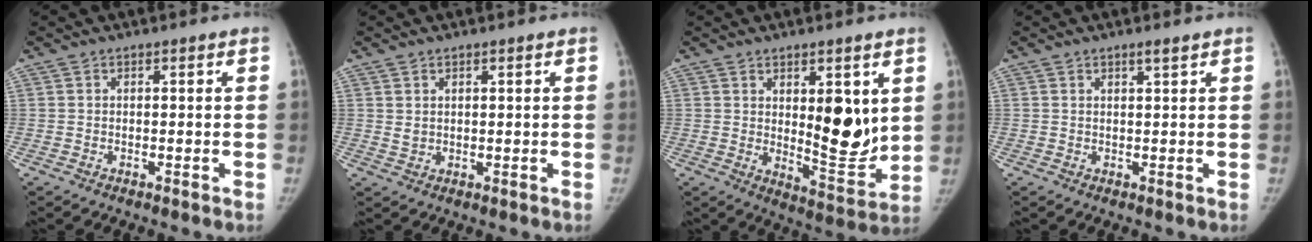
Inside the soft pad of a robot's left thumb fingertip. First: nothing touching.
{"total": 1.6, "force": [0.9, 1.0, 0.9], "torque": [-0.008, -0.007, 0.022]}
{"total": 13.7, "force": [3.2, 5.8, 12.1], "torque": [-0.134, -0.040, 0.060]}
{"total": 1.4, "force": [1.1, 0.1, 0.9], "torque": [-0.013, -0.008, 0.019]}